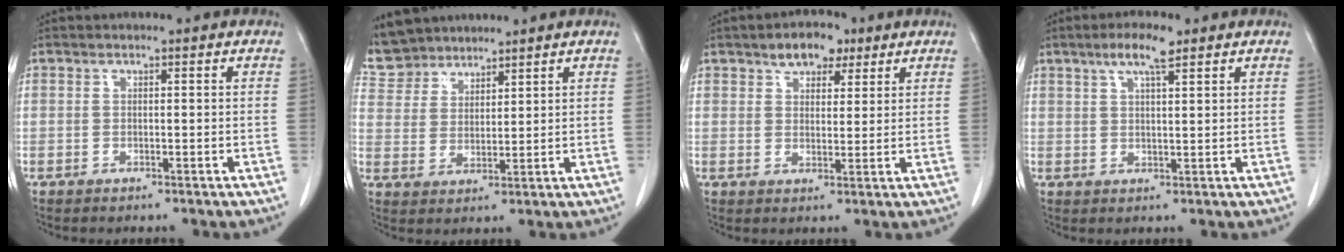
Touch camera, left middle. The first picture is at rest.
{"total": 7.2, "force": [6.6, 2.8, 0.7], "torque": [-0.021, 0.019, 0.135]}
{"total": 5.5, "force": [3.5, 3.0, 2.9], "torque": [-0.042, 0.011, 0.056]}
{"total": 4.9, "force": [3.2, 0.7, 3.7], "torque": [-0.073, 0.005, 0.054]}